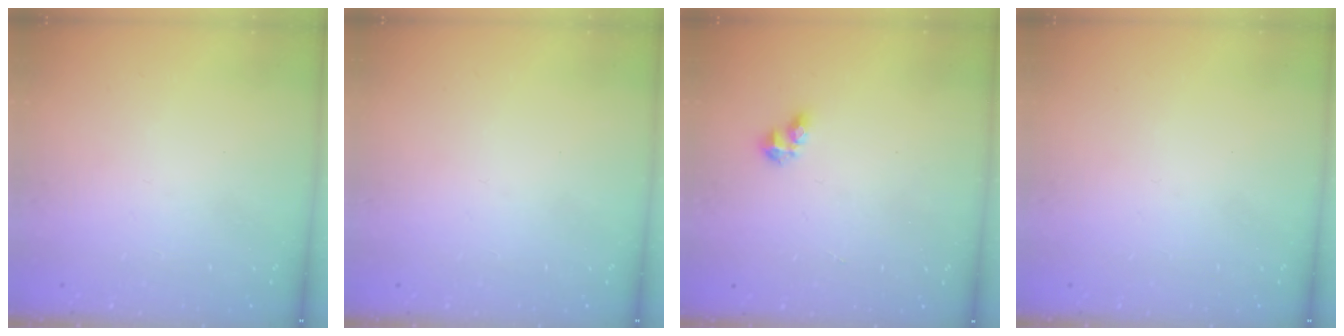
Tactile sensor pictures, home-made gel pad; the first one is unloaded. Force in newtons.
{"total": 0.0}
{"total": 2.9, "press": 2.9, "slide": 0.3}
{"total": 0.0}